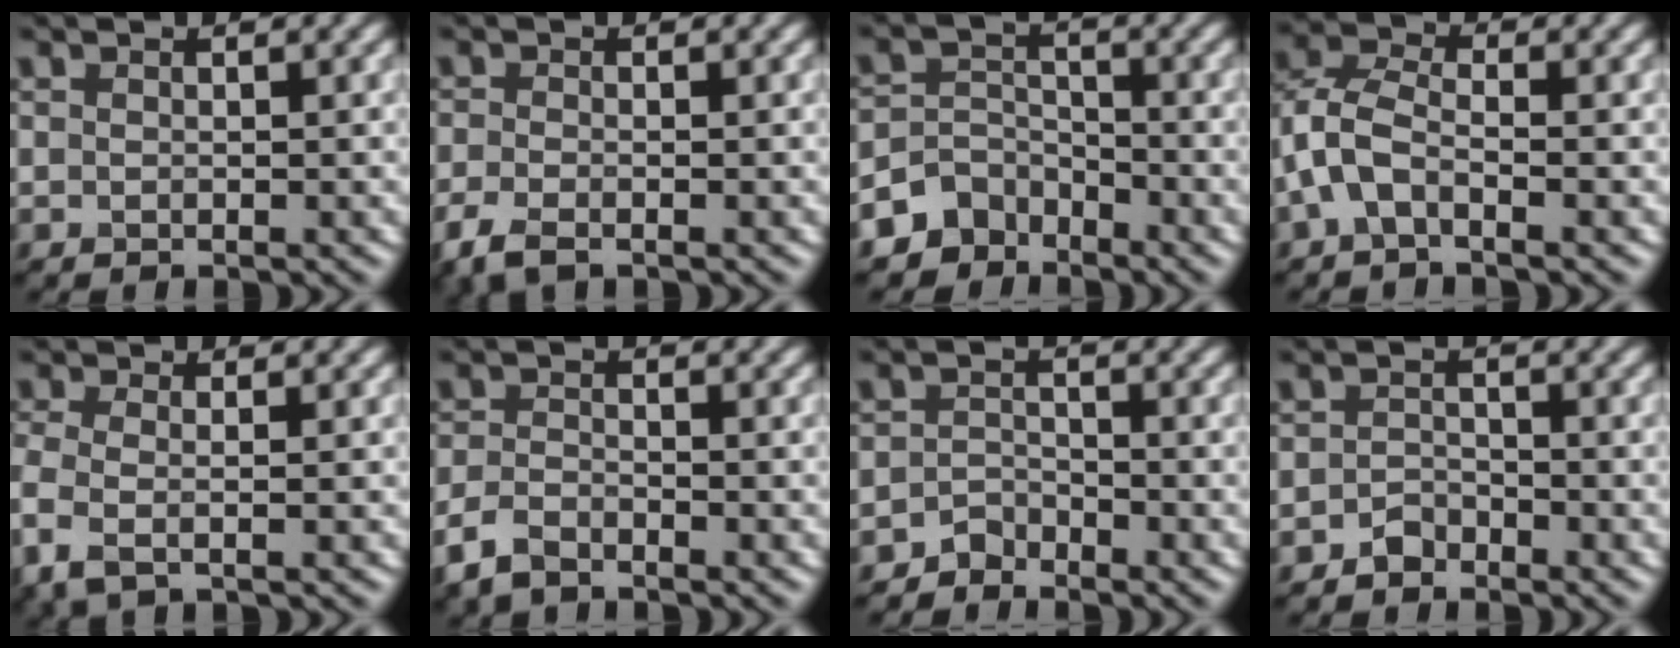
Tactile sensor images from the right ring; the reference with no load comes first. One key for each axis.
{"total": 2.6, "fx": -1.8, "fy": 0.9, "fz": 1.7, "tx": -0.041, "ty": -0.010, "tz": -0.046}
{"total": 3.9, "fx": -3.1, "fy": 2.3, "fz": 0.4, "tx": 0.001, "ty": 0.002, "tz": -0.063}
{"total": 4.1, "fx": -1.3, "fy": 2.3, "fz": 3.1, "tx": -0.078, "ty": 0.009, "tz": -0.039}
{"total": 3.3, "fx": -1.3, "fy": 1.5, "fz": 2.6, "tx": -0.073, "ty": -0.007, "tz": -0.037}
{"total": 2.6, "fx": -2.1, "fy": 1.1, "fz": 1.2, "tx": -0.029, "ty": -0.004, "tz": -0.052}
{"total": 1.8, "fx": -1.6, "fy": 0.9, "fz": 0.0, "tx": 0.005, "ty": 0.013, "tz": -0.032}
{"total": 1.5, "fx": -1.2, "fy": 0.9, "fz": 0.2, "tx": -0.001, "ty": 0.009, "tz": -0.023}